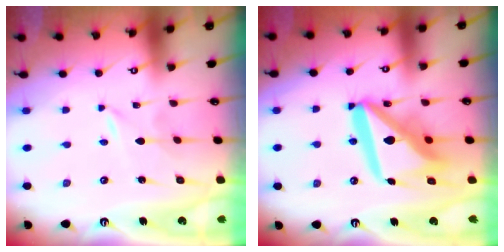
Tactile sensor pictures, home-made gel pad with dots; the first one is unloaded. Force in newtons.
{"total": 18.5, "press": 18.4, "slide": 2.2}